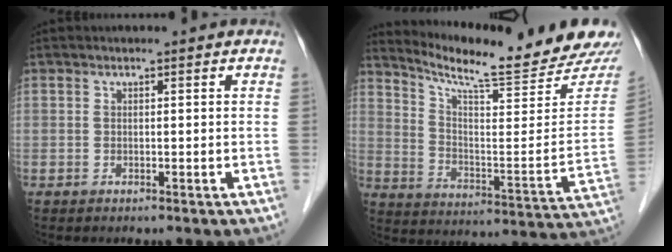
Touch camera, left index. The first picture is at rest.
{"total": 18.5, "force": [17.5, -0.3, 5.9], "torque": [-0.110, -0.088, 0.247]}